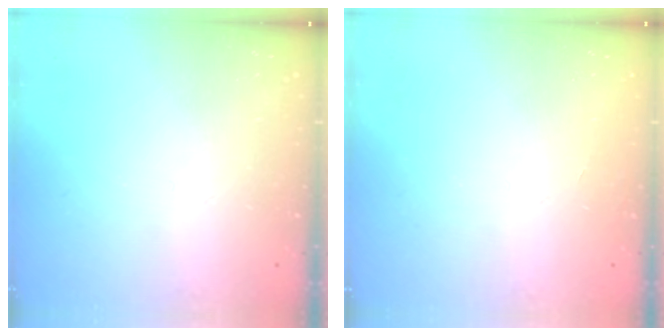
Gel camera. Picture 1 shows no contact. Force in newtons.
{"total": 0.0}